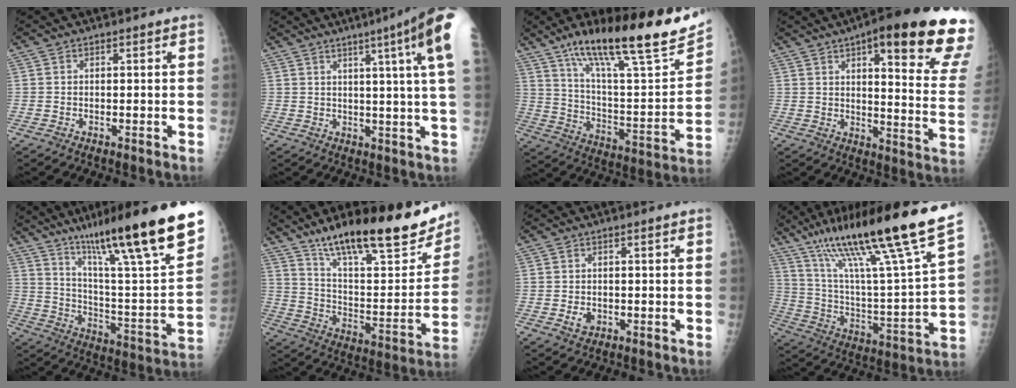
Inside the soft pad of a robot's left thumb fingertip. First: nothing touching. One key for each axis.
{"total": 15.7, "fx": 7.8, "fy": -0.7, "fz": 13.6, "tx": -0.176, "ty": -0.034, "tz": 0.079}
{"total": 28.0, "fx": 18.3, "fy": 6.0, "fz": 20.3, "tx": -0.293, "ty": -0.048, "tz": 0.301}
{"total": 24.9, "fx": 15.1, "fy": 4.5, "fz": 19.3, "tx": -0.221, "ty": -0.052, "tz": 0.192}
{"total": 28.3, "fx": 20.1, "fy": 2.8, "fz": 19.7, "tx": -0.287, "ty": -0.077, "tz": 0.312}
{"total": 27.1, "fx": 19.0, "fy": 7.3, "fz": 17.9, "tx": -0.236, "ty": -0.072, "tz": 0.303}
{"total": 1.8, "fx": -0.6, "fy": 1.5, "fz": 0.9, "tx": -0.004, "ty": 0.004, "tz": -0.008}
{"total": 28.2, "fx": 19.4, "fy": 1.6, "fz": 20.4, "tx": -0.329, "ty": -0.065, "tz": 0.333}